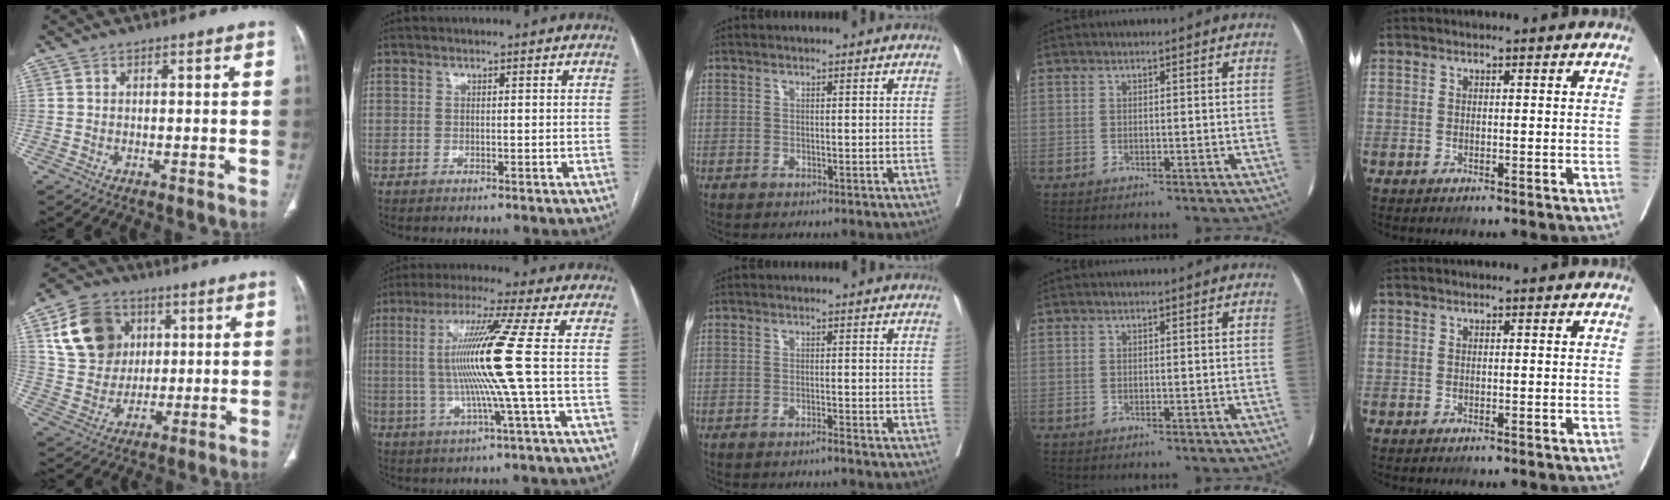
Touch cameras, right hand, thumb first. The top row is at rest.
{"thumb": {"total": 16.1, "force": [4.8, 13.3, 7.5], "torque": [-0.110, 0.002, 0.093]}, "index": {"total": 12.3, "force": [0.0, -2.6, 12.0], "torque": [-0.233, -0.002, 0.000]}, "middle": {"total": 0.9, "force": [-0.7, -0.2, 0.4], "torque": [-0.006, 0.000, -0.013]}}